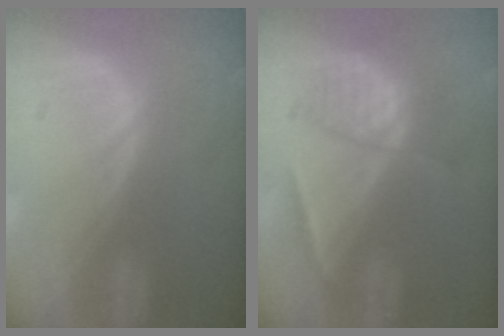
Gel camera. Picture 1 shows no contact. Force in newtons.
{"total": 6.7, "press": 5.8, "slide": 3.3}